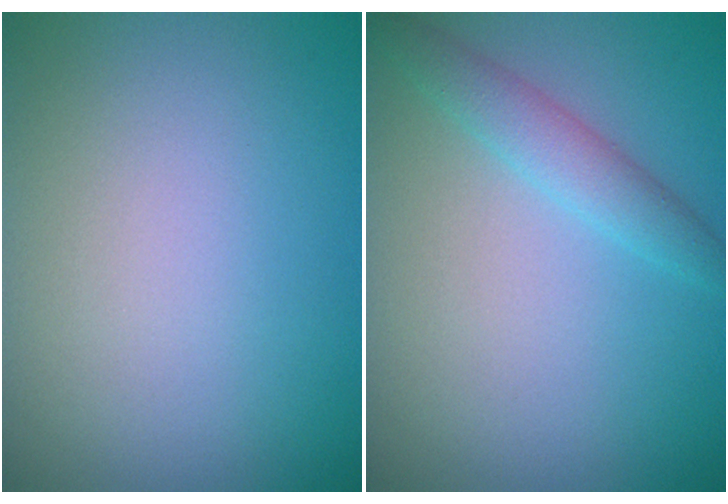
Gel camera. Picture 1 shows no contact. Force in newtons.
{"total": 2.3, "press": 2.3, "slide": 0.1}